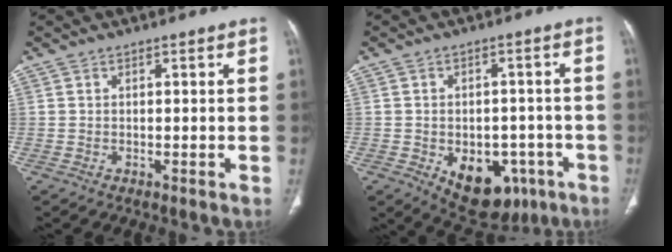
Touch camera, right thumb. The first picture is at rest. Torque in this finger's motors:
{"motor_torque": [-0.33, 0.50, -0.06, -0.21, 0.11]}